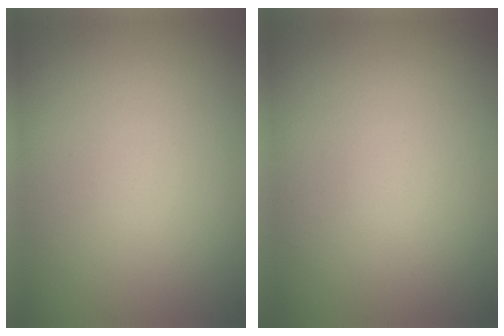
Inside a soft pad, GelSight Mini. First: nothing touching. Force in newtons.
{"total": 0.0}